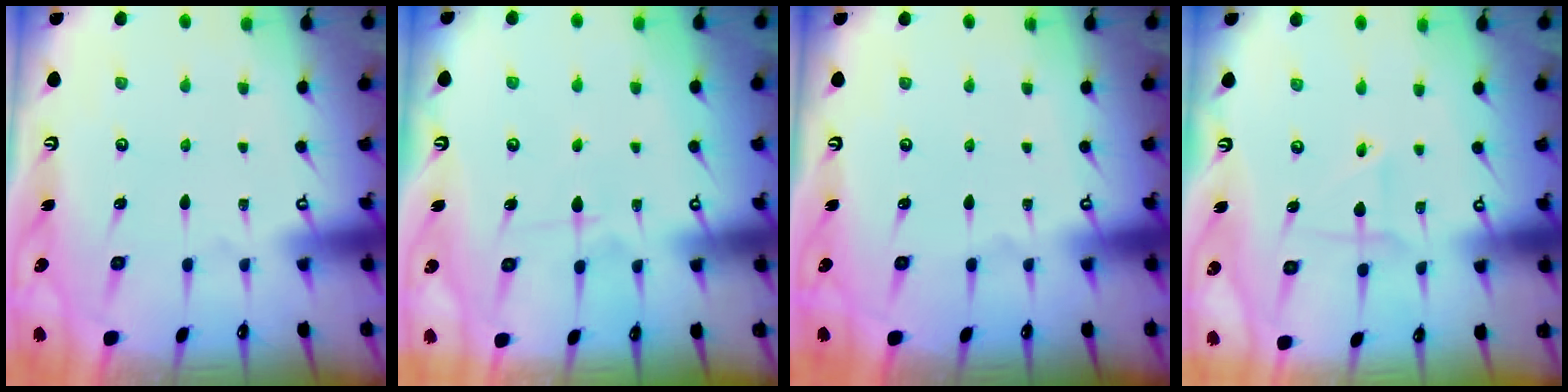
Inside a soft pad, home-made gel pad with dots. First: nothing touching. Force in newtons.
{"total": 4.3, "press": 4.2, "slide": 0.6}
{"total": 0.0}
{"total": 2.2, "press": 2.1, "slide": 0.8}